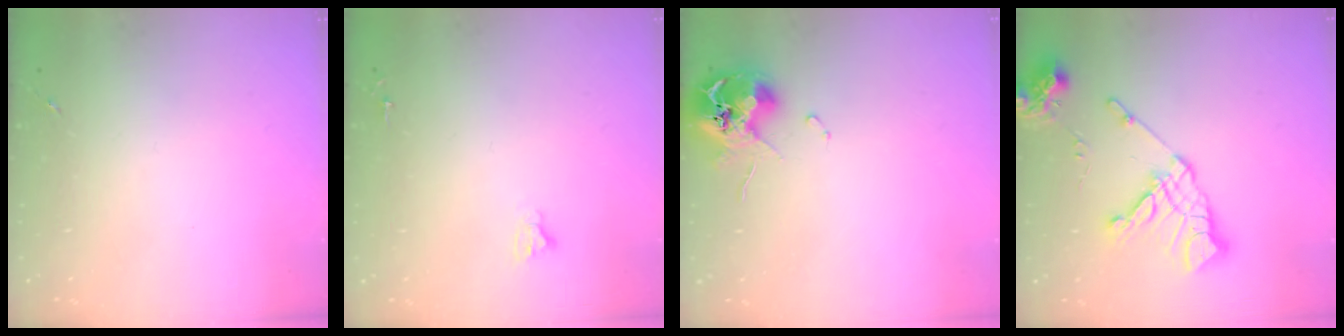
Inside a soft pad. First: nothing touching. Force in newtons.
{"total": 2.7, "press": 2.7, "slide": 0.2}
{"total": 12.3, "press": 12.2, "slide": 1.6}
{"total": 14.4, "press": 14.3, "slide": 1.9}